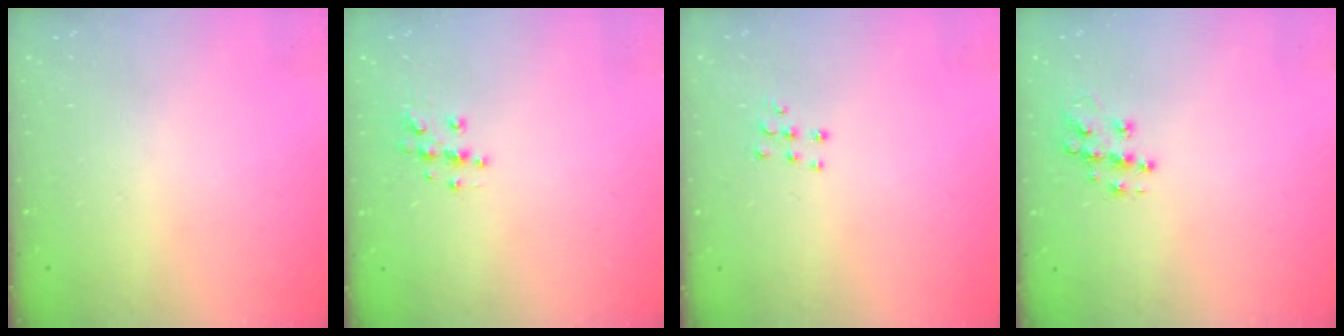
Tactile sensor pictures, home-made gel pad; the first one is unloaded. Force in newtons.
{"total": 5.0, "press": 4.7, "slide": 1.6}
{"total": 5.3, "press": 5.2, "slide": 0.4}
{"total": 10.2, "press": 10.2, "slide": 0.7}